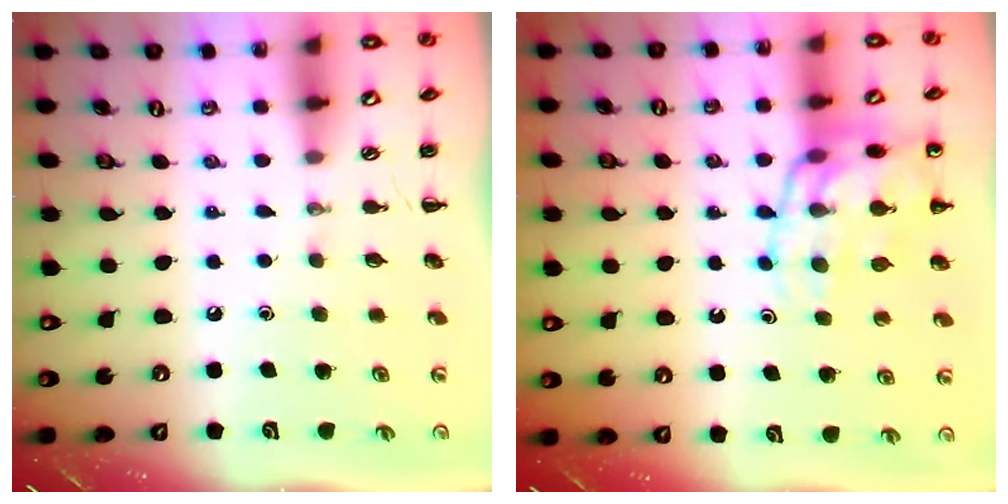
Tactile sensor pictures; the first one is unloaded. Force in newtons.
{"total": 15.1, "press": 14.9, "slide": 2.5}